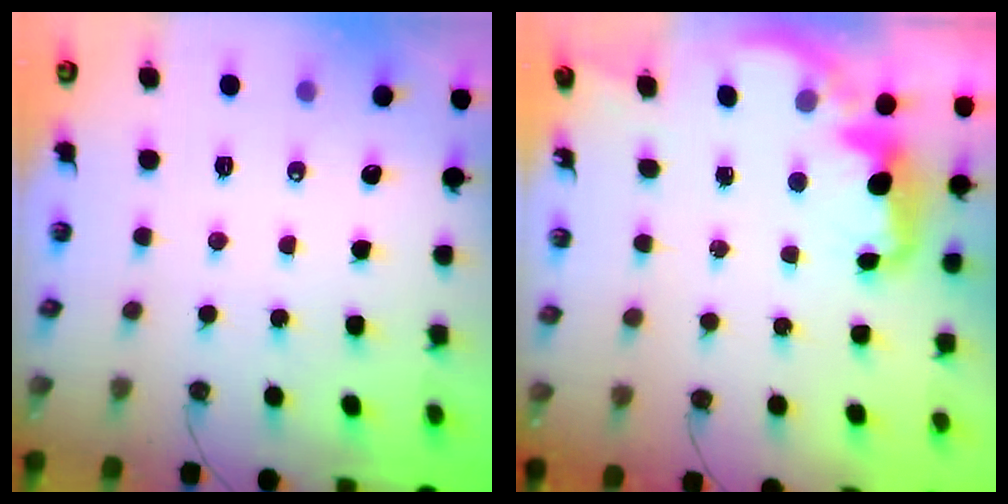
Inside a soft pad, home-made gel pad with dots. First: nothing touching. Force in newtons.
{"total": 2.1, "press": 2.0, "slide": 0.6}